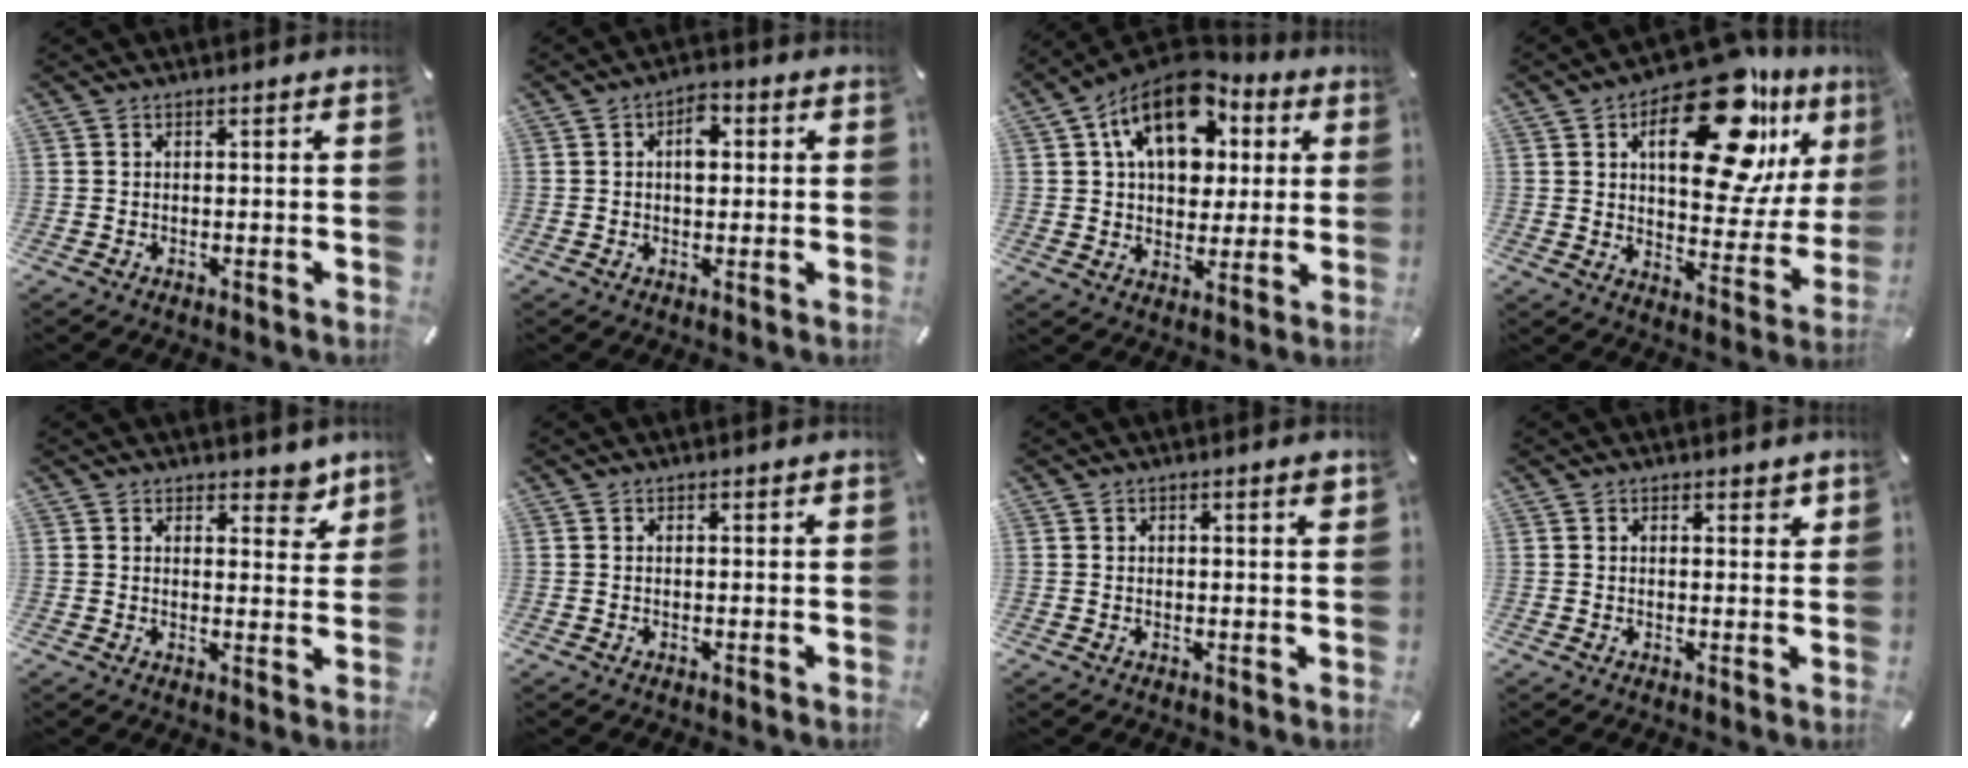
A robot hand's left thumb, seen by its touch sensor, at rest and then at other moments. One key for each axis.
{"total": 4.7, "fx": 0.9, "fy": 2.9, "fz": 3.7, "tx": -0.043, "ty": -0.003, "tz": 0.006}
{"total": 17.4, "fx": 7.8, "fy": 11.3, "fz": 10.7, "tx": -0.189, "ty": -0.026, "tz": 0.135}
{"total": 25.2, "fx": 13.5, "fy": 12.1, "fz": 17.6, "tx": -0.230, "ty": -0.083, "tz": 0.219}
{"total": 5.7, "fx": 4.3, "fy": 3.2, "fz": 2.0, "tx": 0.004, "ty": -0.029, "tz": 0.067}
{"total": 0.0}
{"total": 1.1, "fx": 0.6, "fy": 0.3, "fz": 0.8, "tx": -0.016, "ty": 0.001, "tz": 0.010}
{"total": 1.8, "fx": 1.1, "fy": 1.1, "fz": 0.8, "tx": -0.009, "ty": 0.000, "tz": 0.017}